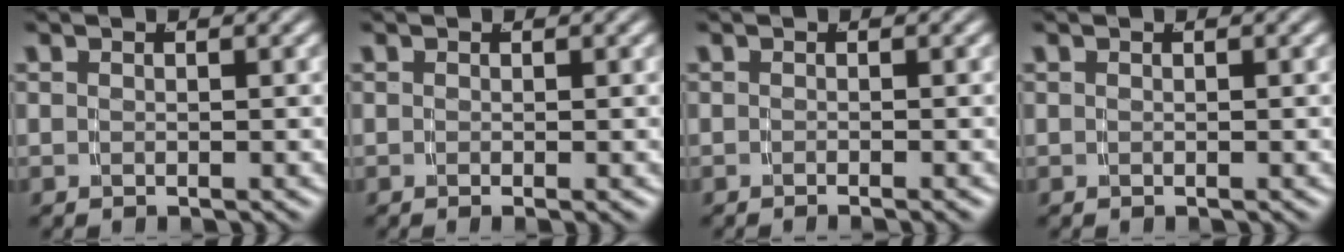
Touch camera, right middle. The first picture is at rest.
{"total": 0.6, "force": [-0.2, -0.4, 0.4], "torque": [-0.001, -0.001, -0.003]}
{"total": 1.0, "force": [-0.8, -0.4, 0.5], "torque": [0.003, 0.000, -0.015]}
{"total": 0.0}